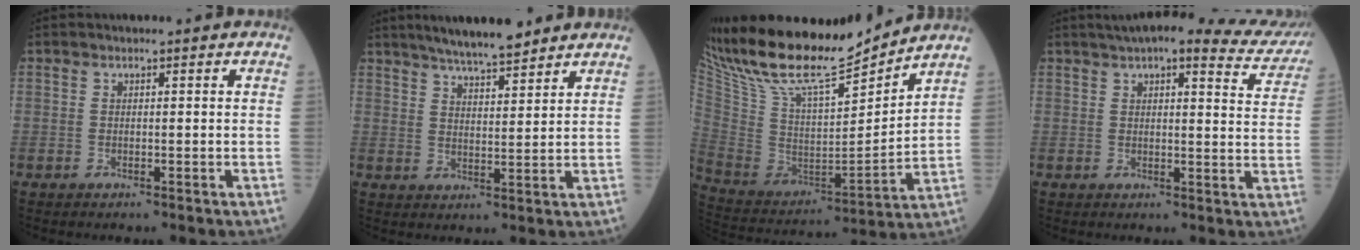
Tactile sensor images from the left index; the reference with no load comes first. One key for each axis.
{"total": 9.4, "fx": 8.0, "fy": 1.2, "fz": 4.7, "tx": -0.075, "ty": 0.016, "tz": 0.130}
{"total": 22.4, "fx": 20.0, "fy": 3.8, "fz": 9.4, "tx": -0.195, "ty": -0.014, "tz": 0.354}
{"total": 17.0, "fx": 15.7, "fy": 2.3, "fz": 5.9, "tx": -0.067, "ty": -0.020, "tz": 0.174}